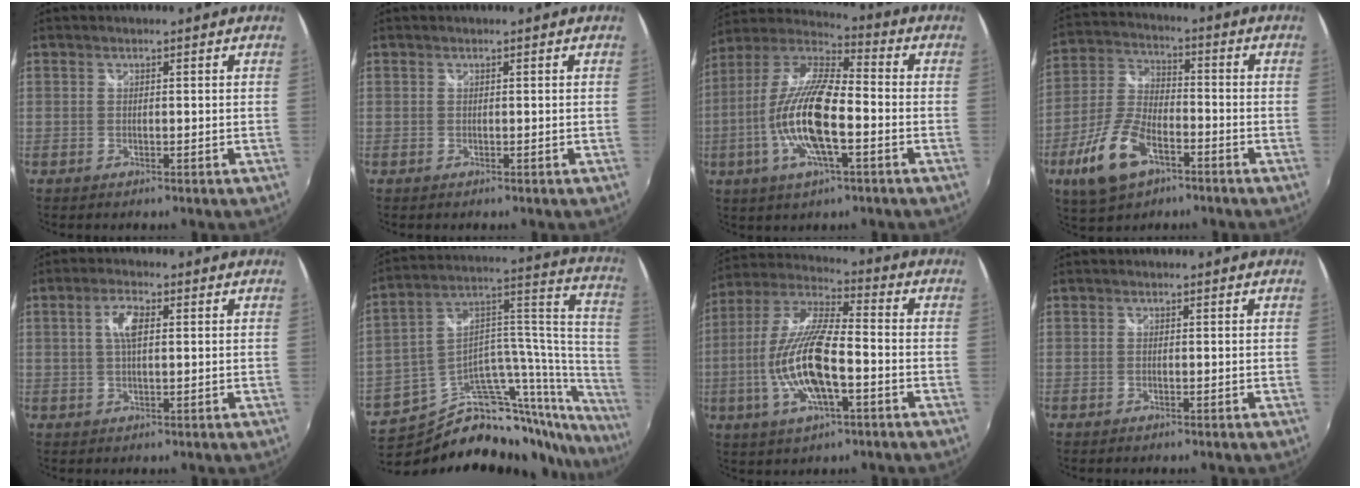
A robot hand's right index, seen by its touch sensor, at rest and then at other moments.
{"total": 0.0}
{"total": 16.7, "force": [-4.3, 4.9, 15.4], "torque": [-0.307, -0.002, -0.088]}
{"total": 13.5, "force": [-6.9, 6.6, 9.5], "torque": [-0.215, -0.006, -0.130]}
{"total": 4.2, "force": [0.9, 1.6, 3.8], "torque": [-0.072, 0.007, 0.017]}
{"total": 30.8, "force": [-24.0, 12.5, 14.8], "torque": [-0.170, 0.066, -0.360]}
{"total": 16.2, "force": [-4.2, 4.9, 14.9], "torque": [-0.300, -0.003, -0.080]}
{"total": 0.0}